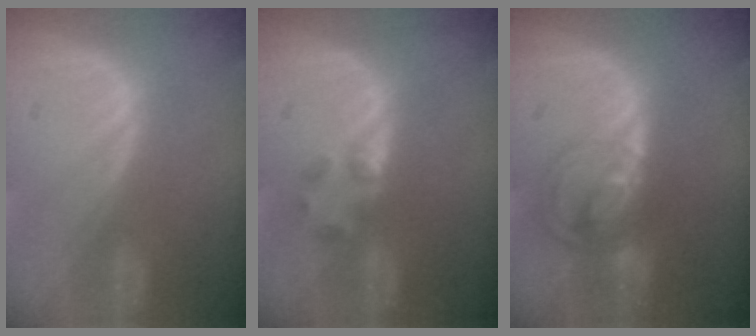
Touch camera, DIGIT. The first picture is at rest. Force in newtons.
{"total": 2.3, "press": 2.2, "slide": 0.8}
{"total": 7.5, "press": 6.1, "slide": 4.3}